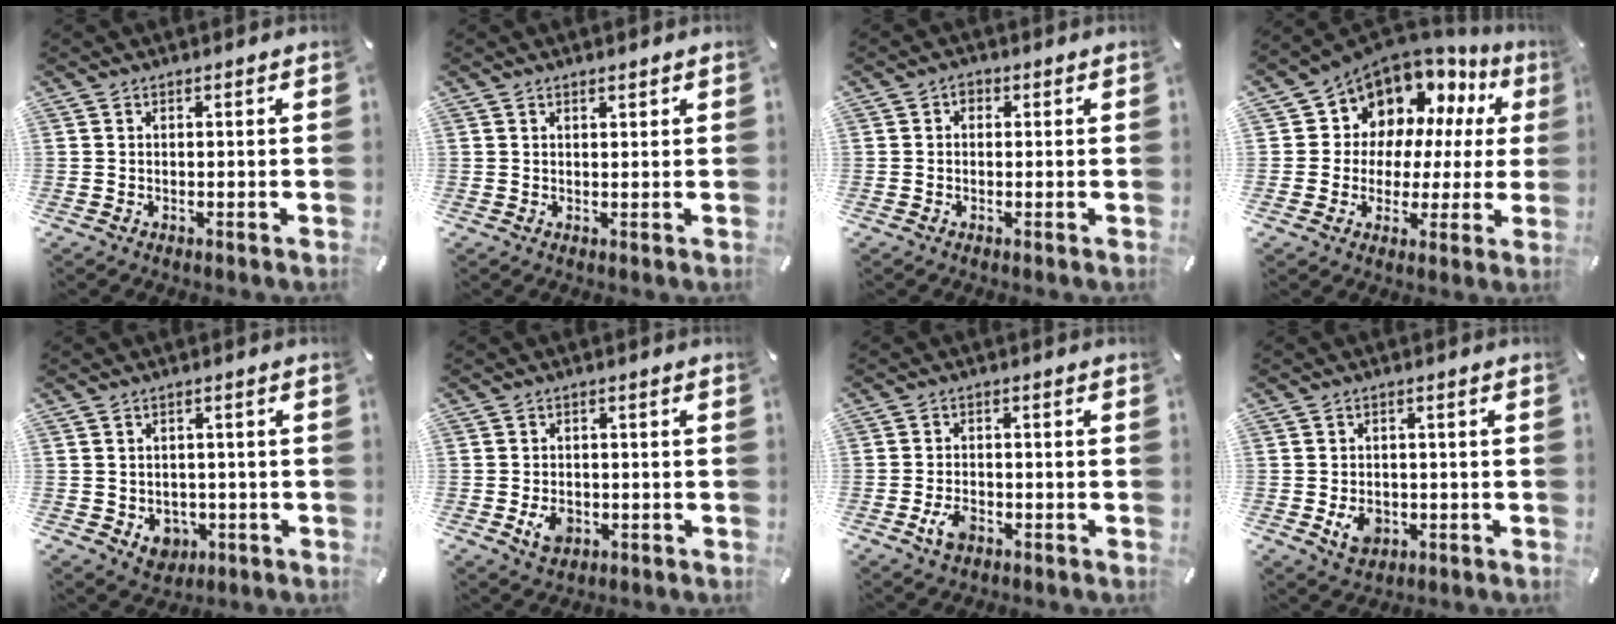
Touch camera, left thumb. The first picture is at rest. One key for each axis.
{"total": 1.1, "fx": 0.7, "fy": 0.4, "fz": 0.8, "tx": -0.015, "ty": 0.001, "tz": 0.013}
{"total": 1.2, "fx": 0.0, "fy": 1.1, "fz": 0.6, "tx": -0.013, "ty": 0.006, "tz": -0.002}
{"total": 11.0, "fx": 7.6, "fy": 7.8, "fz": 1.7, "tx": -0.038, "ty": -0.079, "tz": 0.141}
{"total": 4.8, "fx": -1.2, "fy": 4.1, "fz": 2.1, "tx": -0.020, "ty": 0.003, "tz": -0.020}
{"total": 5.1, "fx": -1.4, "fy": 3.7, "fz": 3.1, "tx": -0.058, "ty": 0.000, "tz": -0.025}
{"total": 4.5, "fx": -2.1, "fy": 2.6, "fz": 2.9, "tx": -0.068, "ty": 0.004, "tz": -0.042}
{"total": 5.7, "fx": -1.4, "fy": 4.4, "fz": 3.3, "tx": -0.052, "ty": -0.002, "tz": -0.025}